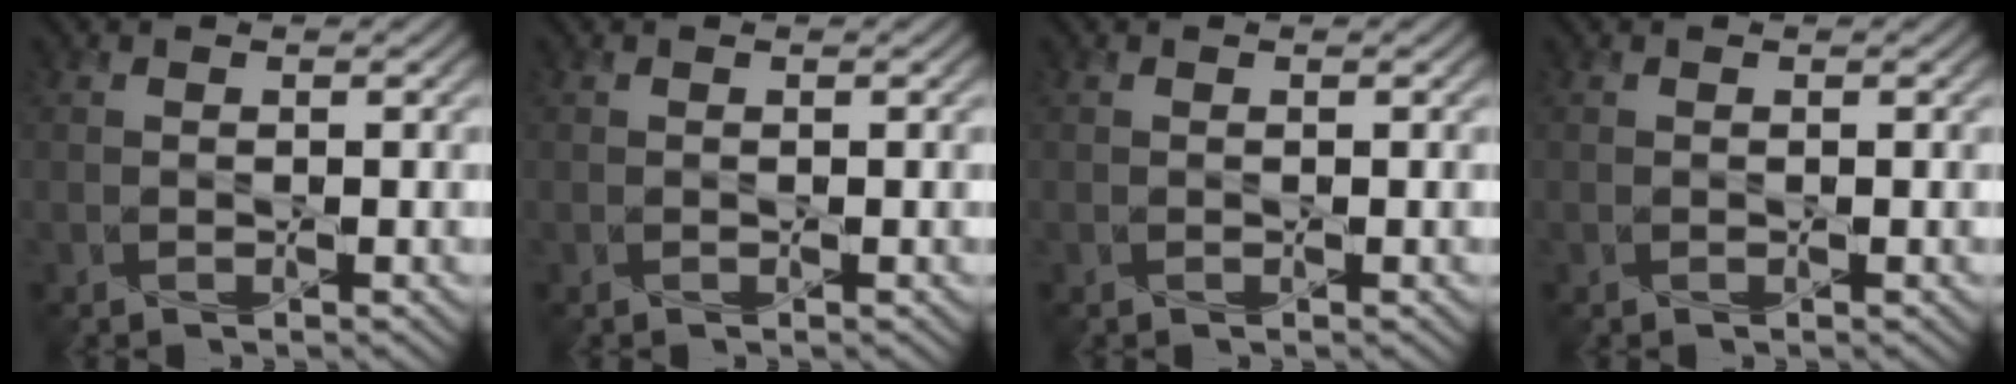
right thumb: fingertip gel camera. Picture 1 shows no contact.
{"total": 0.0}
{"total": 0.0}
{"total": 0.0}